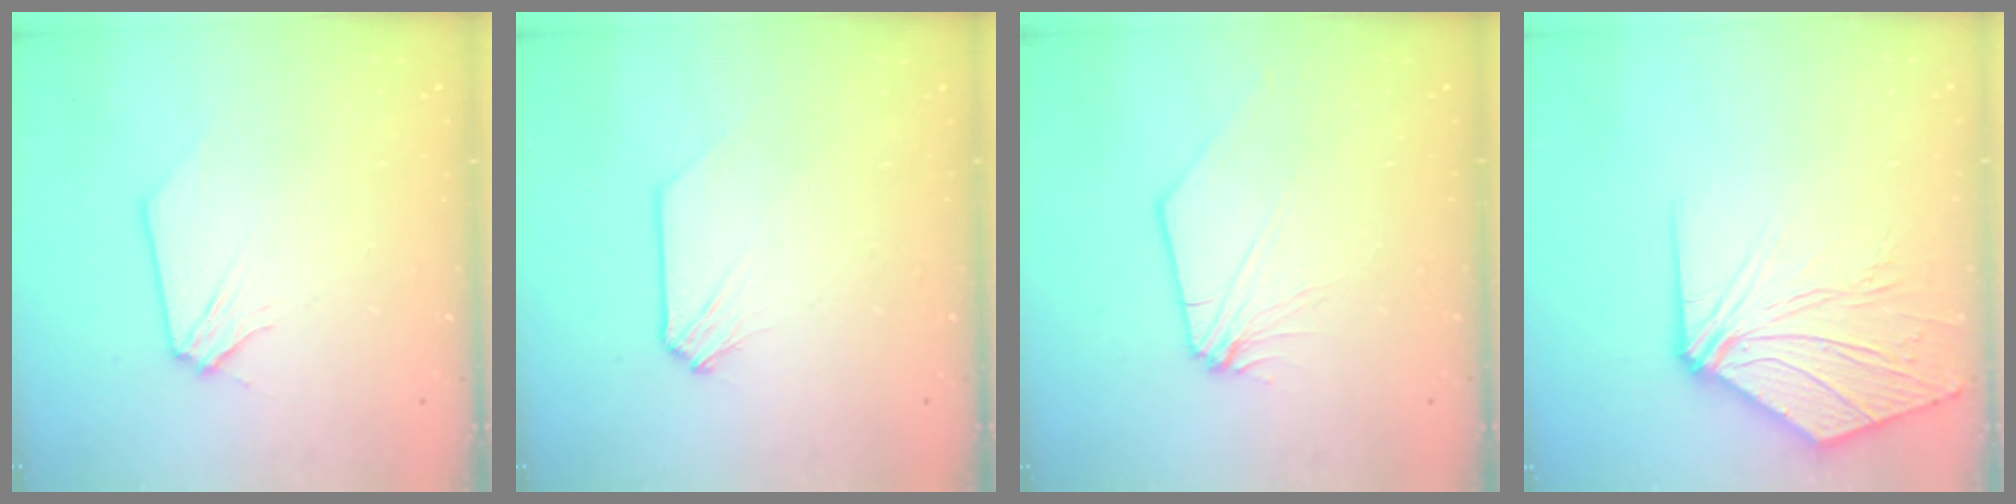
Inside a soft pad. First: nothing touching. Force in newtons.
{"total": 0.0}
{"total": 0.0}
{"total": 10.6, "press": 10.6, "slide": 0.7}